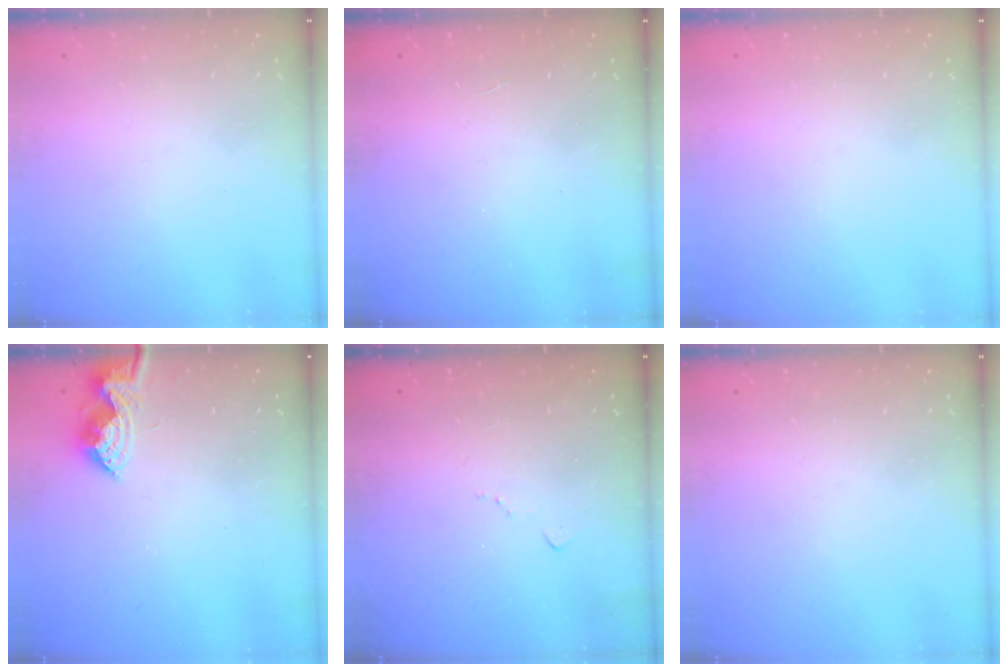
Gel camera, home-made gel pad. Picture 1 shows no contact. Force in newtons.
{"total": 2.1, "press": 2.1, "slide": 0.4}
{"total": 0.0}
{"total": 7.6, "press": 7.6, "slide": 0.4}
{"total": 6.2, "press": 6.1, "slide": 0.8}
{"total": 0.0}